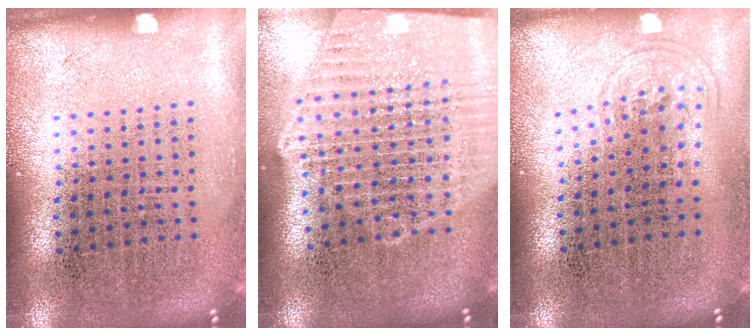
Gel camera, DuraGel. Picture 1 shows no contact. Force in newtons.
{"total": 2.6, "press": 2.2, "slide": 1.3}
{"total": 0.9, "press": 0.7, "slide": 0.6}